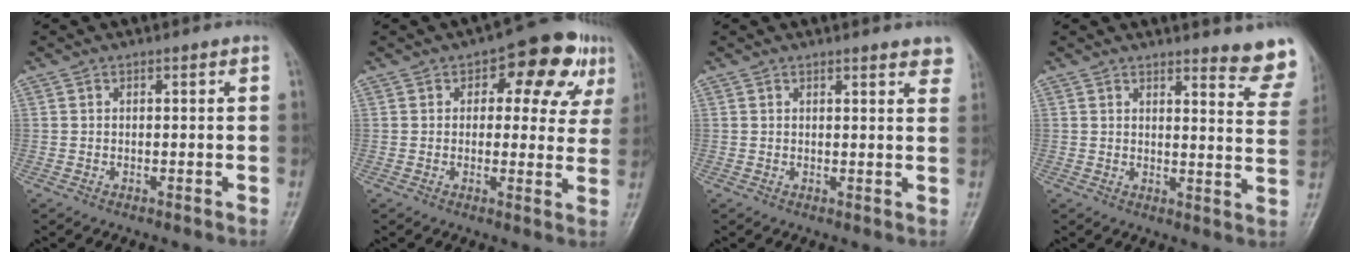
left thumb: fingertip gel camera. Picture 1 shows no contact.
{"total": 11.9, "force": [4.7, 6.7, 8.7], "torque": [-0.059, 0.006, 0.053]}
{"total": 4.8, "force": [3.8, 1.1, 2.7], "torque": [-0.012, -0.011, 0.035]}
{"total": 9.3, "force": [8.5, 1.3, 3.5], "torque": [-0.012, -0.072, 0.081]}